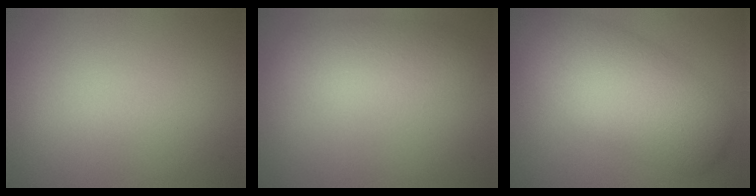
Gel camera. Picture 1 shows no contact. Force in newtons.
{"total": 3.9, "press": 3.9, "slide": 0.1}
{"total": 8.1, "press": 8.1, "slide": 0.4}